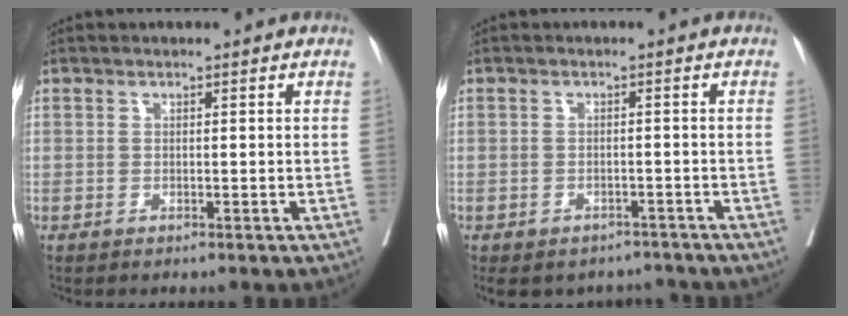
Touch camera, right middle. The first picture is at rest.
{"total": 9.0, "force": [-7.6, 4.4, 1.7], "torque": [-0.036, 0.011, -0.089]}